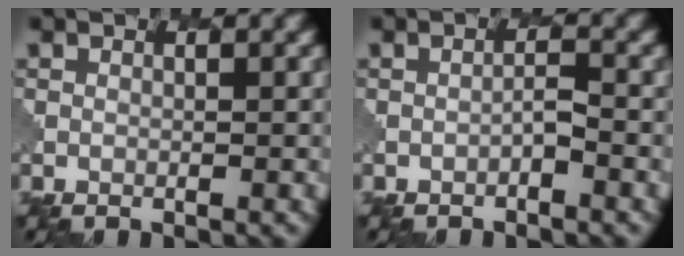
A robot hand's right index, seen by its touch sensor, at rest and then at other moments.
{"total": 0.8, "force": [-0.4, 0.1, 0.6], "torque": [-0.010, 0.005, -0.006]}